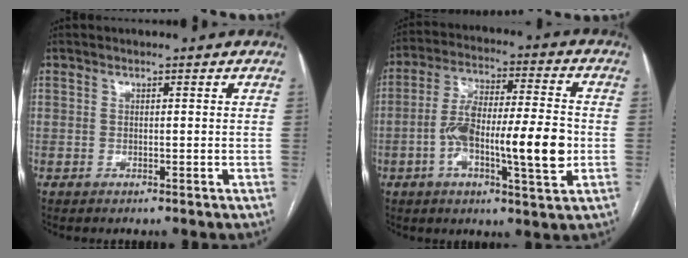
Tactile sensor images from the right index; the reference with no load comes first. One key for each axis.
{"total": 15.1, "fx": -3.0, "fy": 3.1, "fz": 14.5, "tx": -0.253, "ty": 0.013, "tz": -0.051}